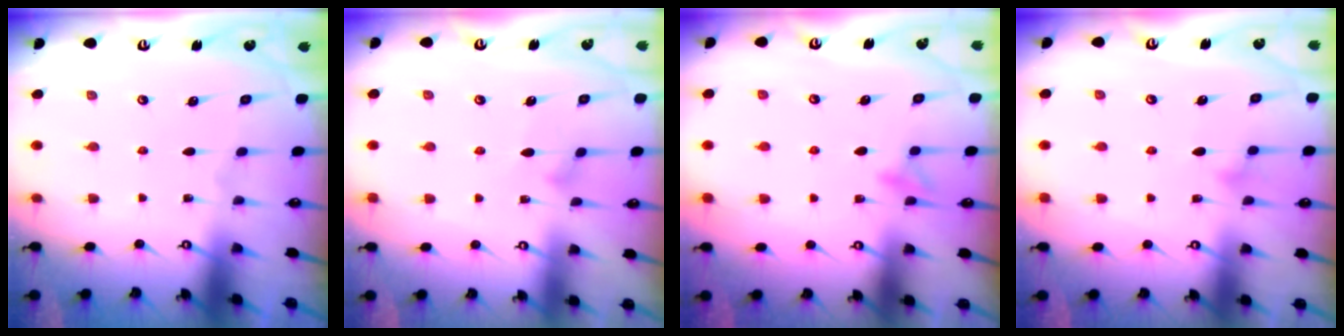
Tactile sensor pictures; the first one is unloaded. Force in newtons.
{"total": 8.4, "press": 8.3, "slide": 0.4}
{"total": 8.0, "press": 7.9, "slide": 0.9}
{"total": 7.3, "press": 7.3, "slide": 0.4}